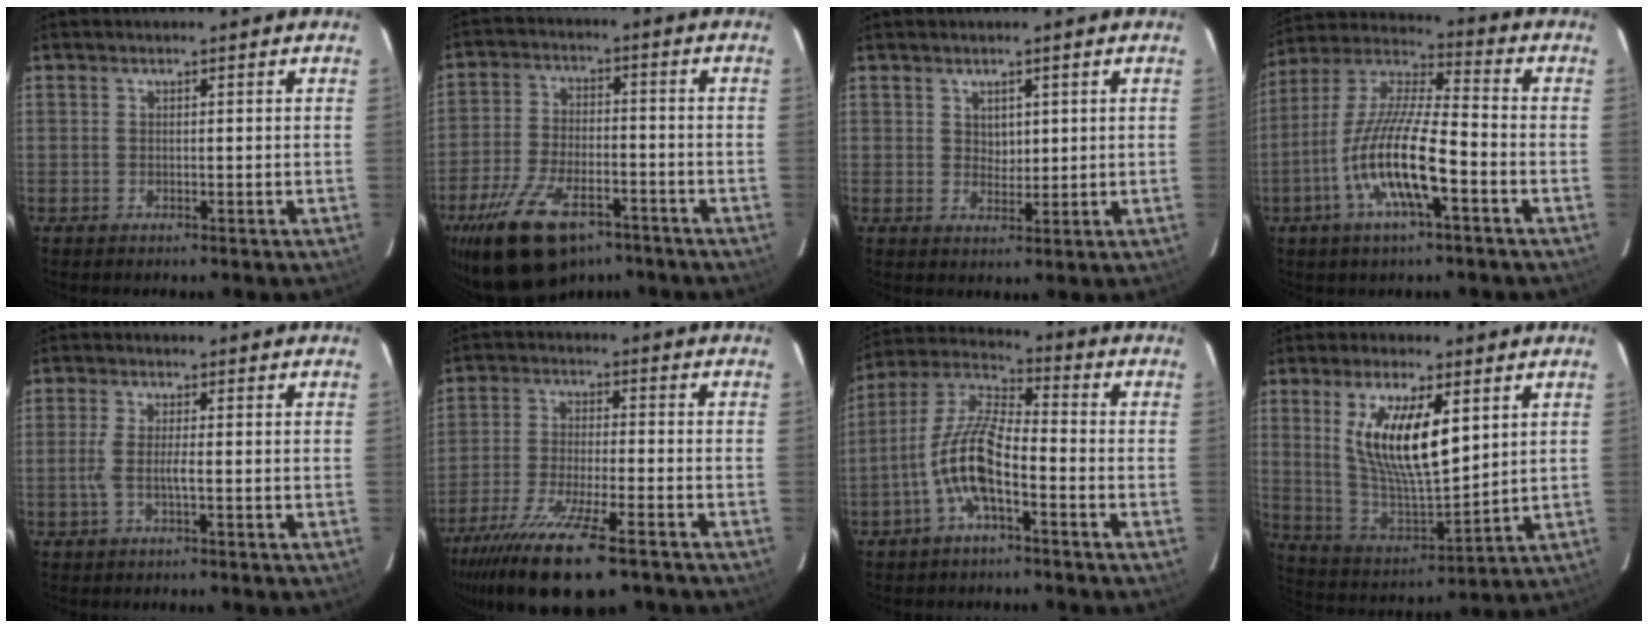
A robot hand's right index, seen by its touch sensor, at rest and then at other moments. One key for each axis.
{"total": 18.2, "fx": -12.0, "fy": 8.8, "fz": 10.4, "tx": -0.224, "ty": -0.022, "tz": -0.201}
{"total": 2.6, "fx": 1.2, "fy": 2.0, "fz": 1.2, "tx": -0.013, "ty": 0.001, "tz": 0.024}
{"total": 15.4, "fx": -6.0, "fy": 3.1, "fz": 13.9, "tx": -0.279, "ty": -0.008, "tz": -0.120}
{"total": 3.4, "fx": -0.9, "fy": 0.1, "fz": 3.3, "tx": -0.069, "ty": -0.001, "tz": -0.019}
{"total": 18.5, "fx": -13.5, "fy": 4.0, "fz": 12.1, "tx": -0.250, "ty": -0.059, "tz": -0.235}
{"total": 11.1, "fx": -4.6, "fy": 3.2, "fz": 9.5, "tx": -0.204, "ty": 0.008, "tz": -0.092}
{"total": 15.4, "fx": 5.1, "fy": 5.1, "fz": 13.6, "tx": -0.256, "ty": -0.006, "tz": 0.106}